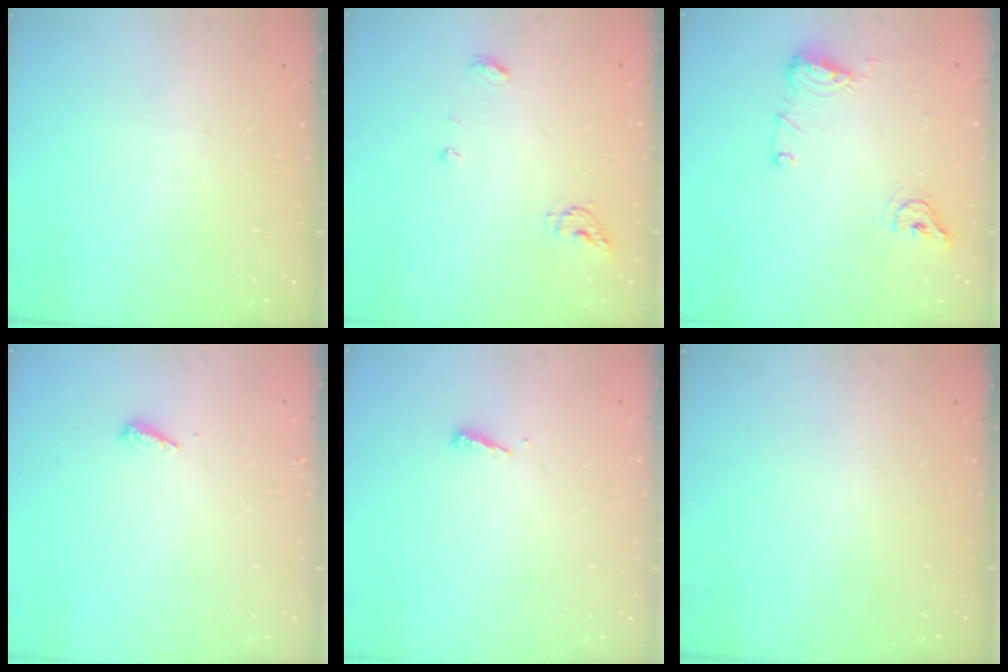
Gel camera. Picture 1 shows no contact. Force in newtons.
{"total": 5.3, "press": 5.3, "slide": 0.4}
{"total": 8.9, "press": 8.7, "slide": 1.7}
{"total": 3.6, "press": 3.6, "slide": 0.3}
{"total": 4.0, "press": 4.0, "slide": 0.4}
{"total": 0.0}